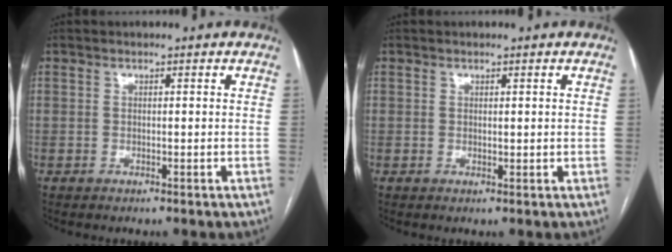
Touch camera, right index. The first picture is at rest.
{"total": 0.7, "force": [0.2, 0.4, 0.5], "torque": [-0.008, -0.002, 0.006]}